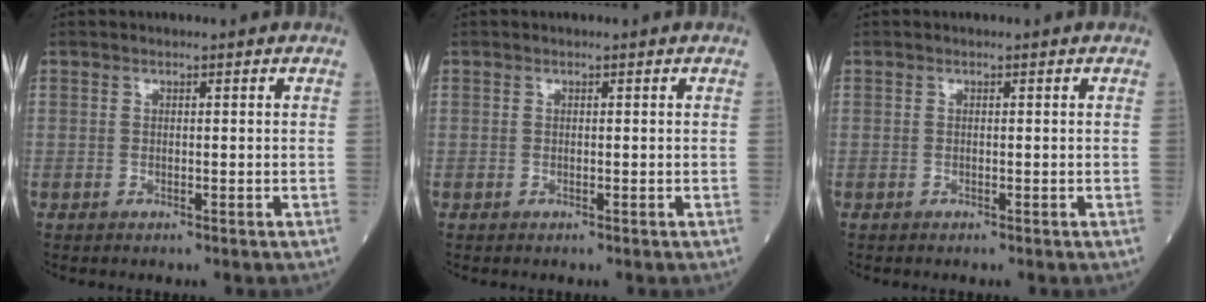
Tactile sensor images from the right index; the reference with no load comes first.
{"total": 0.0}
{"total": 0.0}